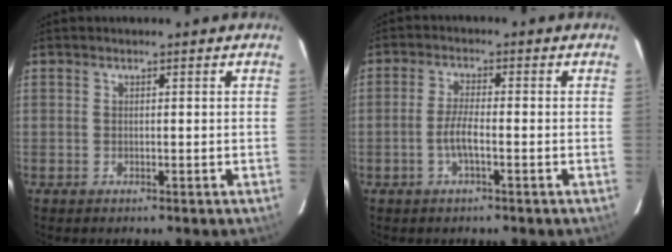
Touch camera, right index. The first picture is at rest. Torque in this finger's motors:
{"motor_torque": [0.49, -0.29, 0.40, 0.08]}